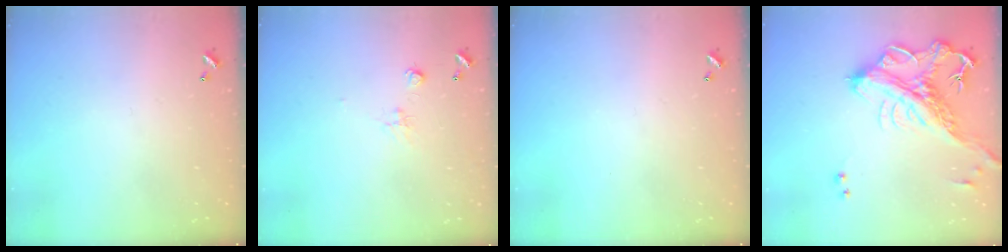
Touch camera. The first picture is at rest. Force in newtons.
{"total": 0.5, "press": 0.0, "slide": 0.5}
{"total": 0.0}
{"total": 8.5, "press": 8.3, "slide": 2.1}